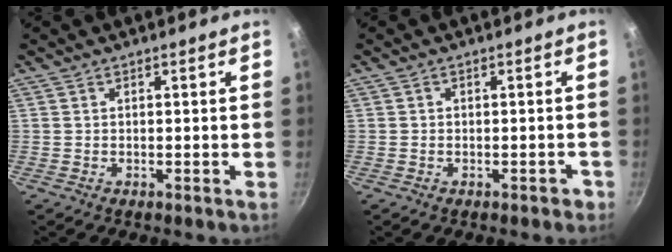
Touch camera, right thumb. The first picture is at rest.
{"total": 1.6, "force": [-1.0, 0.9, 0.9], "torque": [-0.002, 0.019, -0.003]}